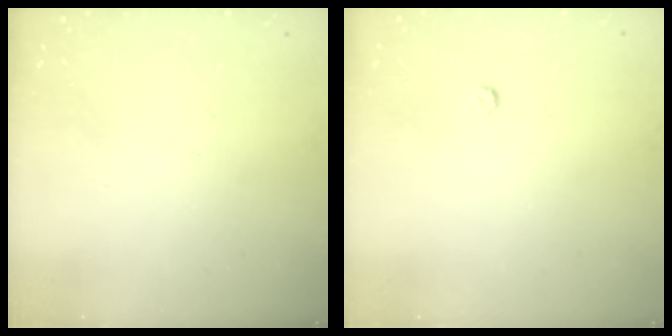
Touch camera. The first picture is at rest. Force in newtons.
{"total": 3.2, "press": 3.2, "slide": 0.4}